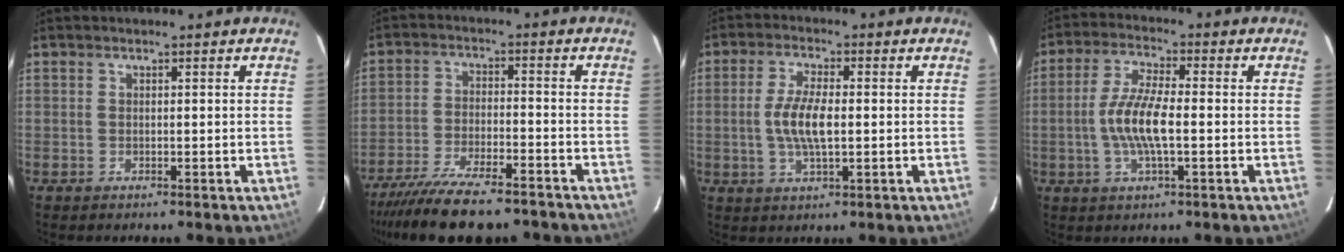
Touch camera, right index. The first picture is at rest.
{"total": 17.4, "force": [-14.7, 4.1, 8.2], "torque": [-0.170, -0.030, -0.231]}
{"total": 7.0, "force": [-0.3, 2.3, 6.7], "torque": [-0.134, 0.001, -0.006]}
{"total": 8.8, "force": [-1.3, 2.1, 8.4], "torque": [-0.170, 0.002, -0.029]}